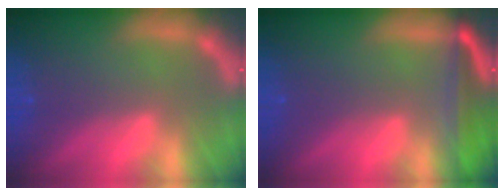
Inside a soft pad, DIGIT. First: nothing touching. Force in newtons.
{"total": 5.5}